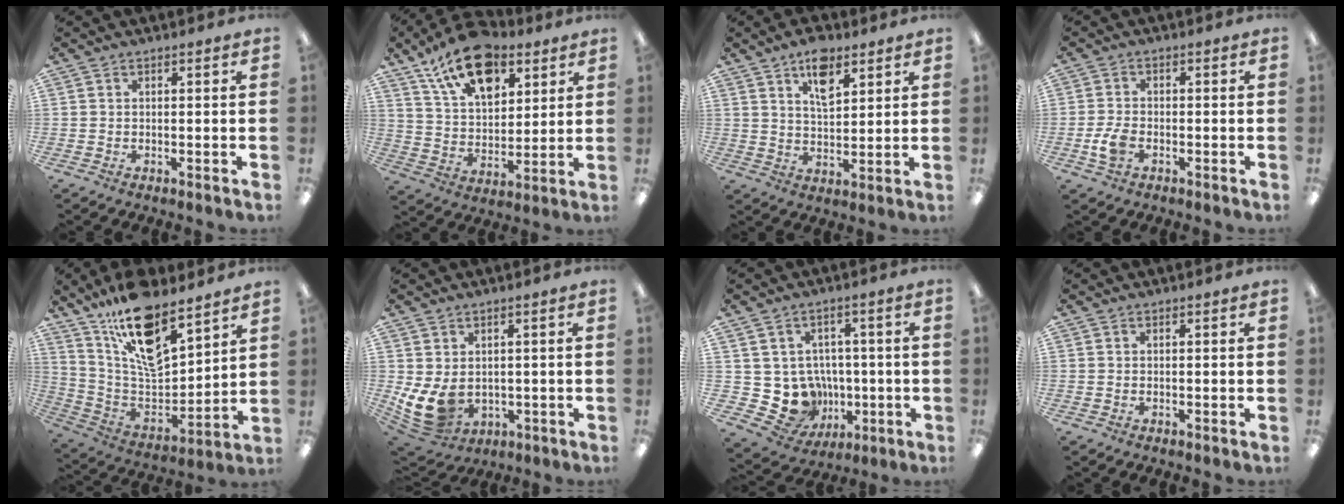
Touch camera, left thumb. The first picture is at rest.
{"total": 18.0, "force": [11.1, 10.0, 10.0], "torque": [-0.163, -0.051, 0.198]}
{"total": 8.8, "force": [5.6, 4.2, 5.4], "torque": [-0.078, -0.023, 0.096]}
{"total": 4.7, "force": [-1.6, 2.9, 3.3], "torque": [-0.073, 0.004, -0.031]}
{"total": 18.1, "force": [13.0, 7.2, 10.3], "torque": [-0.179, -0.085, 0.230]}
{"total": 9.1, "force": [-0.3, 6.6, 6.2], "torque": [-0.143, -0.012, 0.001]}
{"total": 9.8, "force": [-0.2, 9.5, 2.4], "torque": [-0.064, -0.016, 0.014]}
{"total": 0.0}